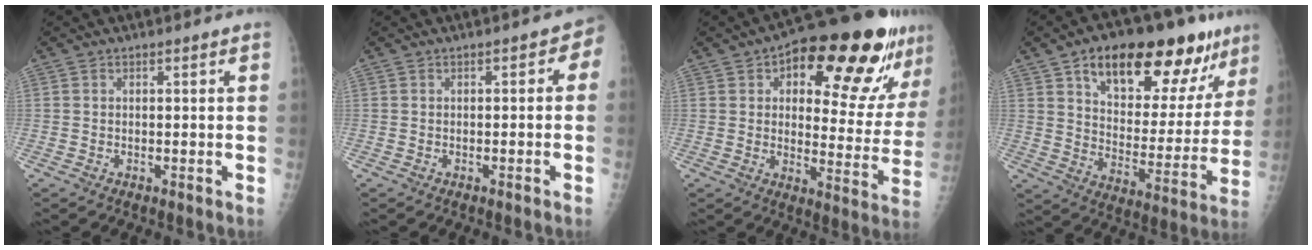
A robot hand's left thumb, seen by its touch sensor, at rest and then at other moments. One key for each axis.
{"total": 2.5, "fx": -0.7, "fy": 1.7, "fz": 1.6, "tx": 0.002, "ty": 0.022, "tz": -0.016}
{"total": 23.3, "fx": 12.6, "fy": 8.9, "fz": 17.5, "tx": -0.191, "ty": -0.022, "tz": 0.180}
{"total": 24.7, "fx": 14.7, "fy": 11.1, "fz": 16.5, "tx": -0.192, "ty": -0.032, "tz": 0.226}